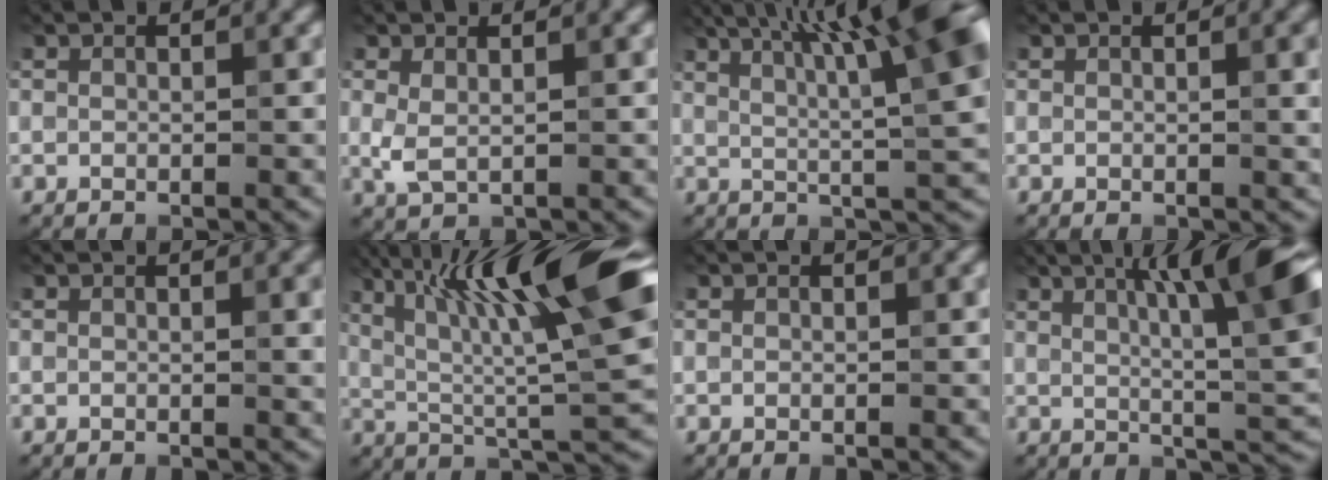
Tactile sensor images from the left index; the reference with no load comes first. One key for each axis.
{"total": 1.8, "fx": 0.4, "fy": 0.9, "fz": 1.5, "tx": -0.037, "ty": -0.002, "tz": 0.011}
{"total": 11.6, "fx": 4.8, "fy": 1.9, "fz": 10.4, "tx": -0.138, "ty": 0.023, "tz": 0.076}
{"total": 2.8, "fx": 0.5, "fy": 0.9, "fz": 2.6, "tx": -0.025, "ty": 0.004, "tz": 0.005}
{"total": 2.1, "fx": 0.4, "fy": 0.6, "fz": 2.0, "tx": -0.018, "ty": 0.003, "tz": 0.002}
{"total": 13.7, "fx": 5.1, "fy": 2.2, "fz": 12.5, "tx": -0.210, "ty": 0.014, "tz": 0.090}
{"total": 0.0}
{"total": 11.1, "fx": 3.6, "fy": 1.9, "fz": 10.3, "tx": -0.137, "ty": 0.018, "tz": 0.056}